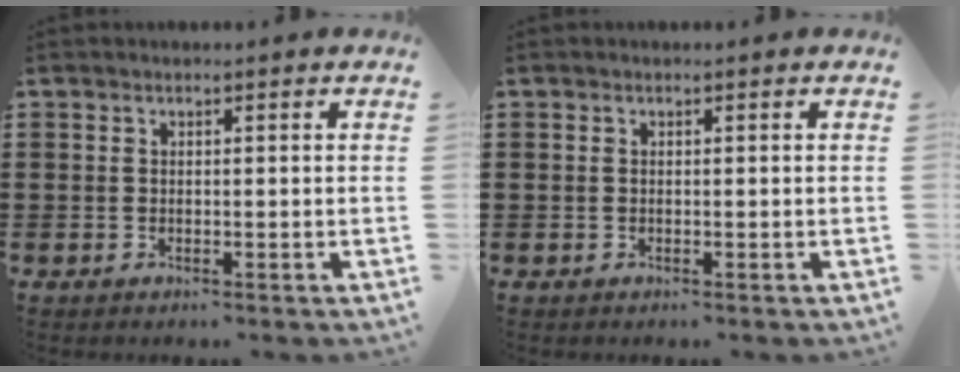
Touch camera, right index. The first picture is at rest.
{"total": 0.0}